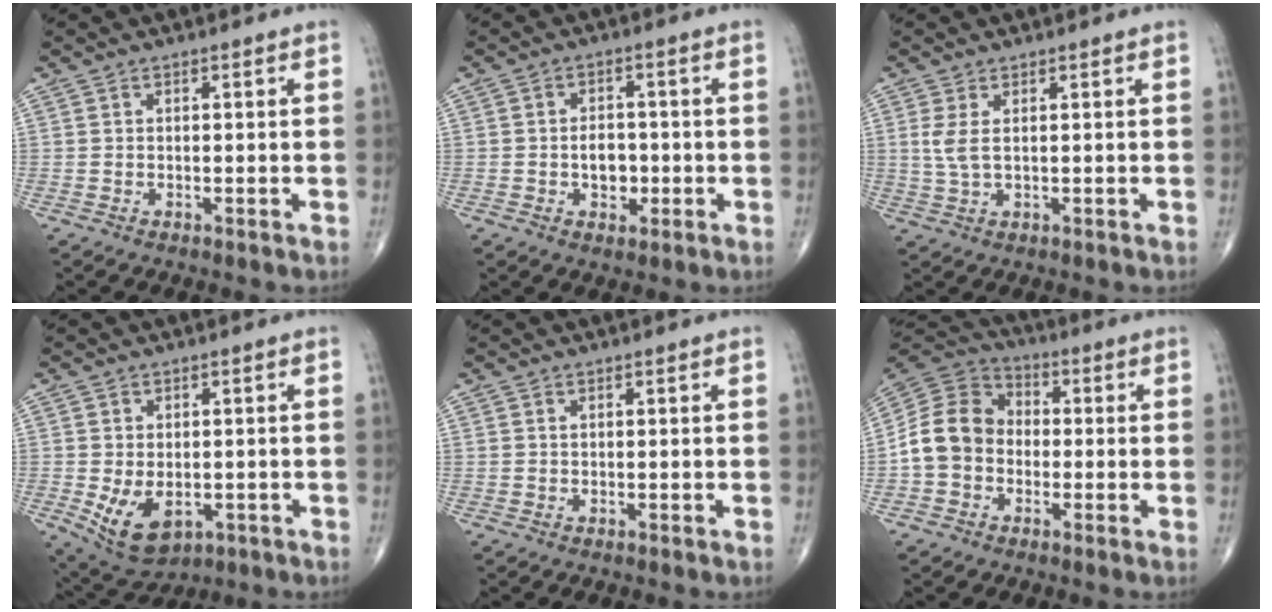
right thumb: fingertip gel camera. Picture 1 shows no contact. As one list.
[{"total": 4.8, "force": [-1.0, 3.4, 3.2], "torque": [-0.028, 0.008, -0.014]}, {"total": 3.3, "force": [0.8, 1.2, 3.0], "torque": [-0.076, -0.001, 0.023]}, {"total": 8.7, "force": [-2.1, 5.6, 6.3], "torque": [-0.100, -0.007, -0.018]}, {"total": 0.0}, {"total": 11.1, "force": [-1.7, 9.2, 6.0], "torque": [-0.103, 0.037, -0.045]}]